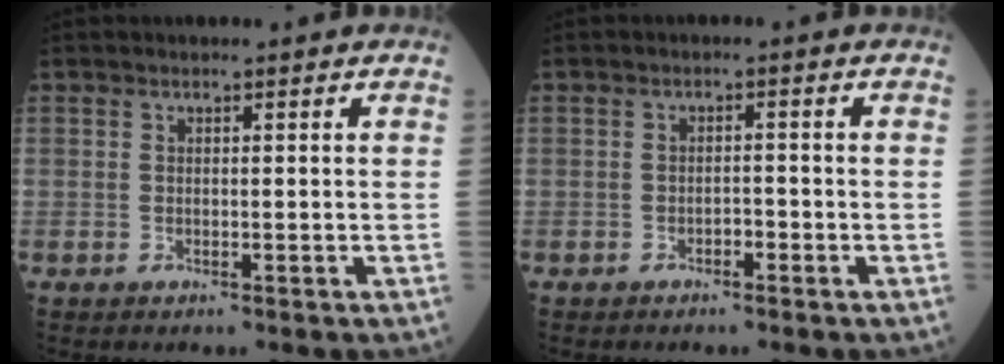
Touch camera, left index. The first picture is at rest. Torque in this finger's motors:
{"motor_torque": [0.05, 0.09, 0.00, -0.01]}